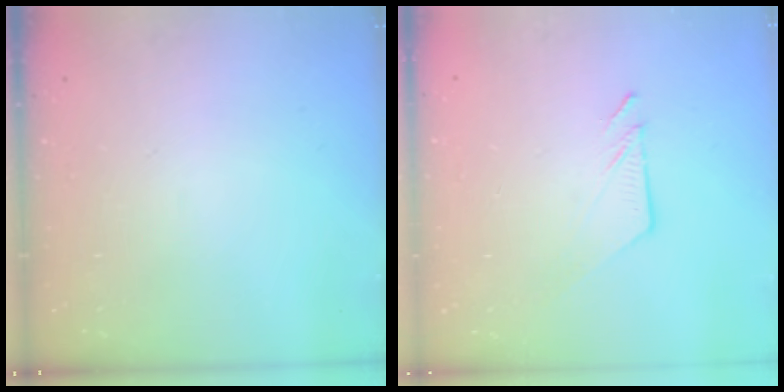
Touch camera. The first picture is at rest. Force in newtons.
{"total": 7.0, "press": 7.0, "slide": 0.1}